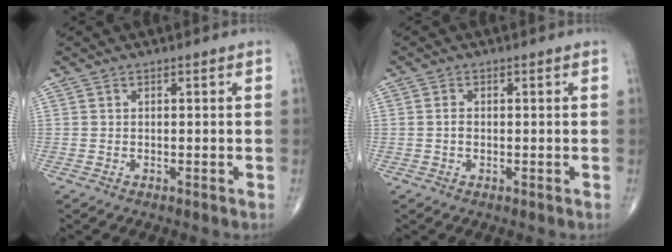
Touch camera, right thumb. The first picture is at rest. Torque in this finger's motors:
{"motor_torque": [0.03, 0.04, 0.15, 0.24, 0.03]}